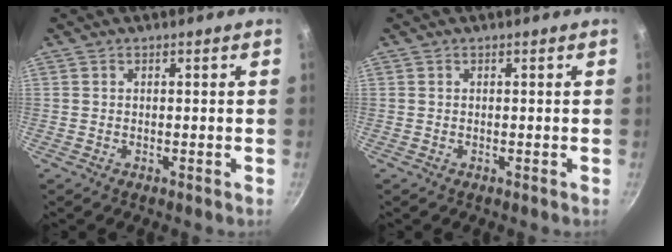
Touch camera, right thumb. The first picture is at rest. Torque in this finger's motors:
{"motor_torque": [0.00, 0.00, 0.17, -0.12, 0.00]}